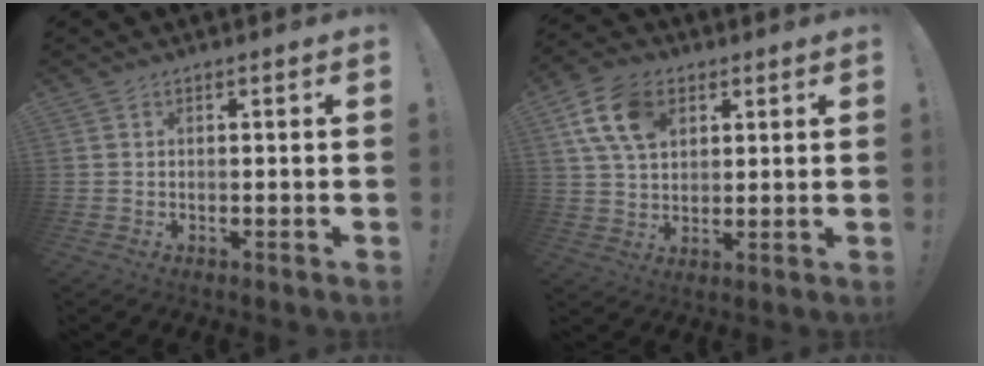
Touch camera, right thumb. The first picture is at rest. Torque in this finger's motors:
{"motor_torque": [0.34, 1.46, 0.09, 0.23, 0.42]}